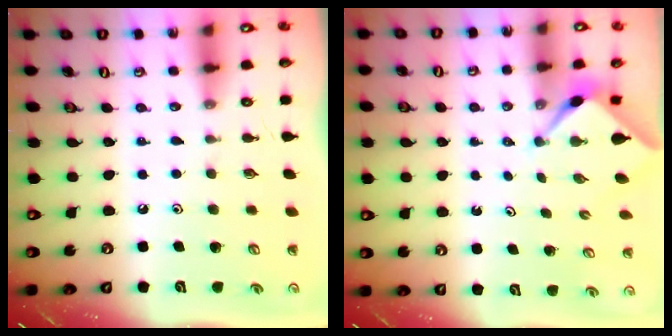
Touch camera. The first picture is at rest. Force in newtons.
{"total": 2.2, "press": 2.2, "slide": 0.2}